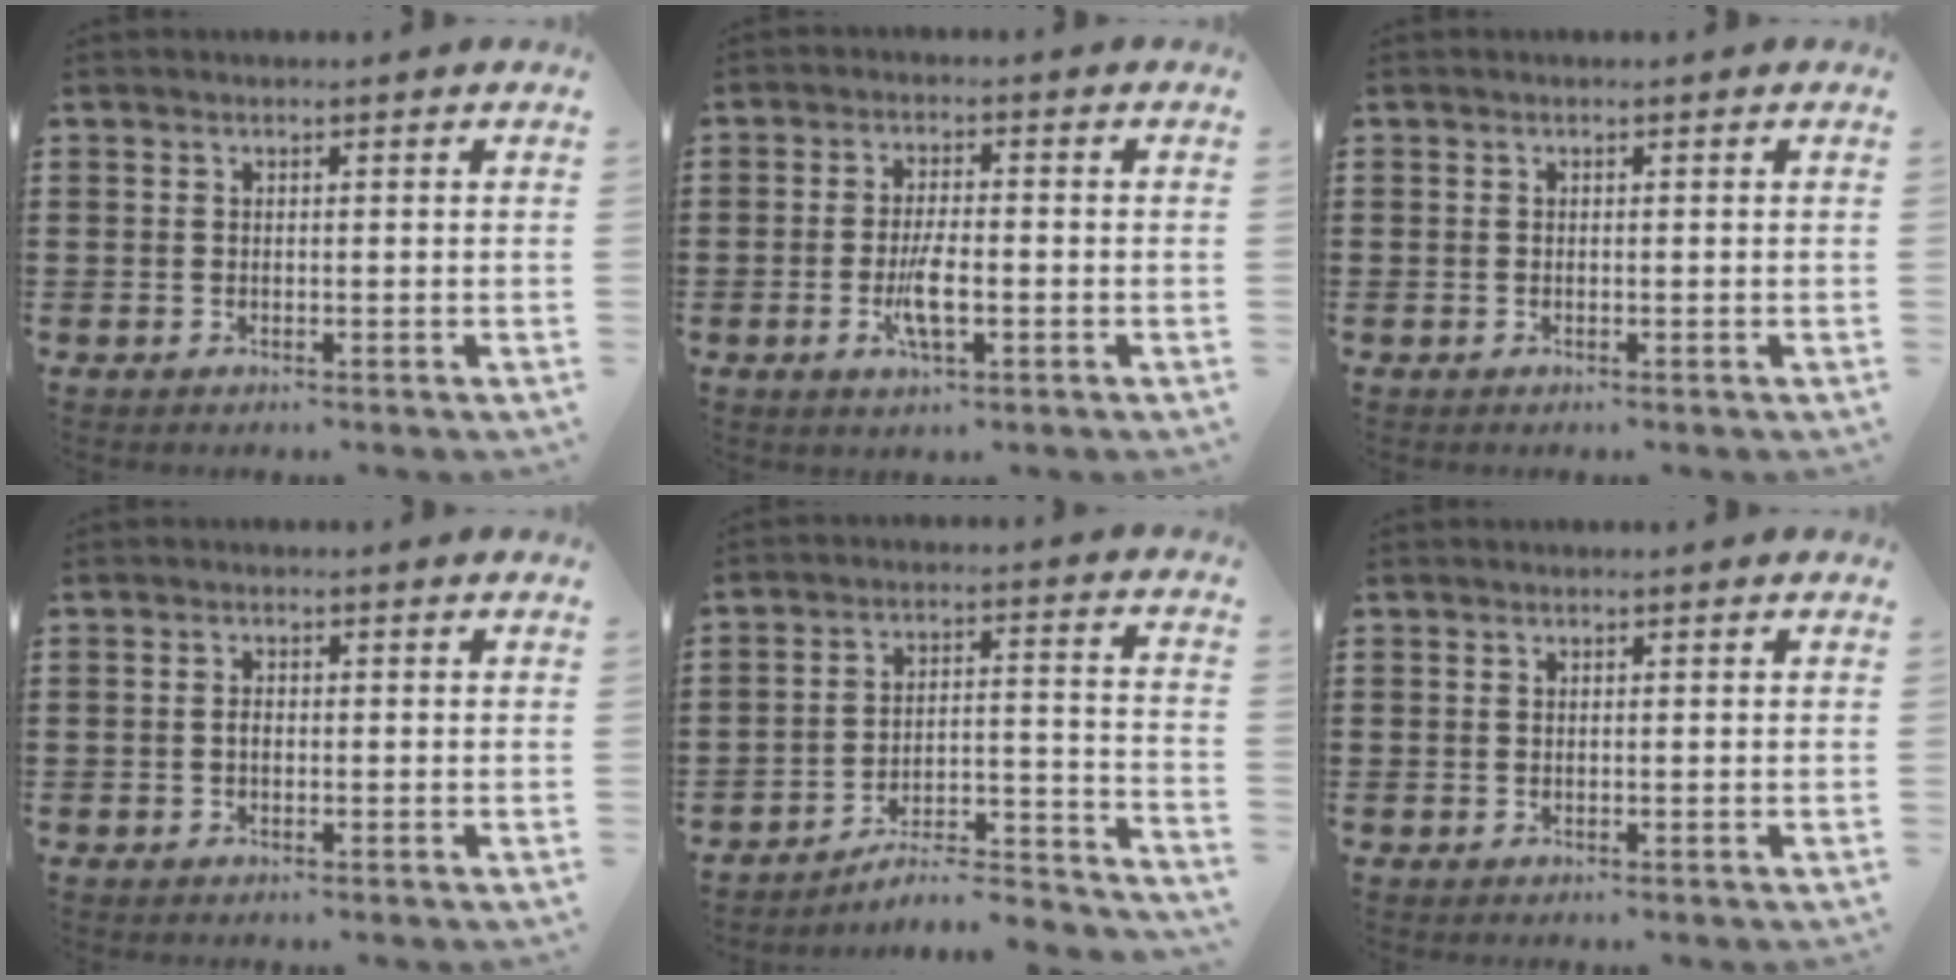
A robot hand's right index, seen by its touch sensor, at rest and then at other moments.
{"total": 5.3, "force": [-1.6, 1.4, 4.9], "torque": [-0.103, -0.007, -0.033]}
{"total": 0.0}
{"total": 1.1, "force": [-0.3, 0.6, 0.9], "torque": [-0.019, 0.000, -0.006]}
{"total": 5.4, "force": [-4.8, 1.2, 2.1], "torque": [-0.036, -0.008, -0.097]}
{"total": 0.0}